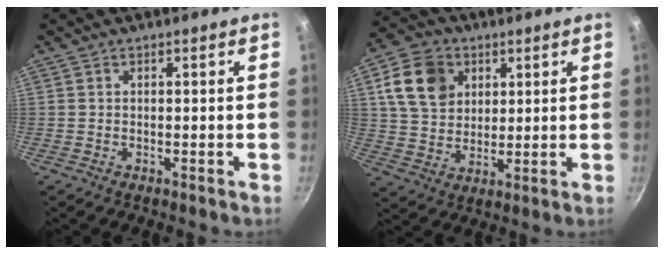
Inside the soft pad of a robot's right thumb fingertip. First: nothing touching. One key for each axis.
{"total": 12.6, "fx": 4.4, "fy": 9.8, "fz": 6.6, "tx": -0.097, "ty": -0.003, "tz": 0.080}